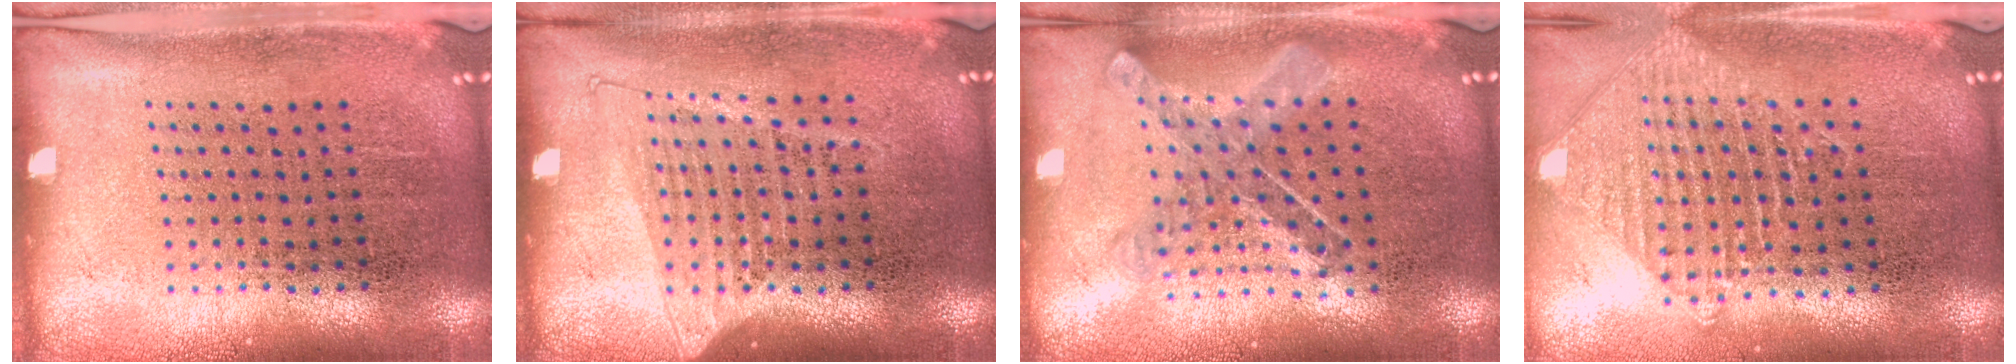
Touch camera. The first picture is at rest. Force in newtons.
{"total": 1.3, "press": 1.1, "slide": 0.5}
{"total": 0.9, "press": 0.9, "slide": 0.2}
{"total": 1.0, "press": 1.0, "slide": 0.2}